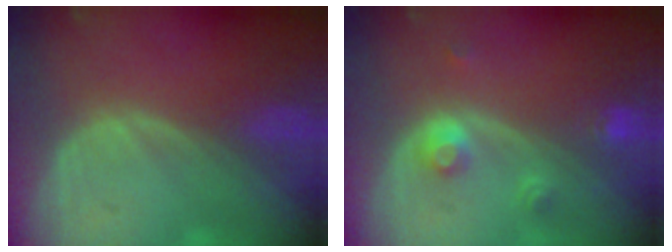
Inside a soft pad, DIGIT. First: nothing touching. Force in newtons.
{"total": 3.1, "press": 2.8, "slide": 1.2}